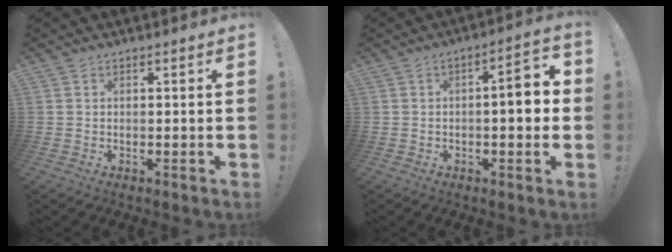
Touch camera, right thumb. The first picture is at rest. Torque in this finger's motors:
{"motor_torque": [0.06, -0.14, 0.26, 0.28, 0.11]}